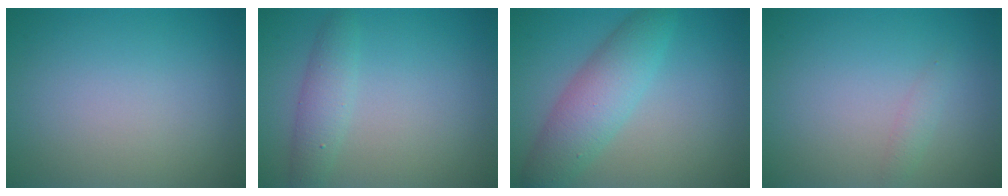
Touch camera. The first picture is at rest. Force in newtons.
{"total": 2.4, "press": 2.4, "slide": 0.1}
{"total": 4.8, "press": 4.8, "slide": 0.0}
{"total": 0.9, "press": 0.9, "slide": 0.1}